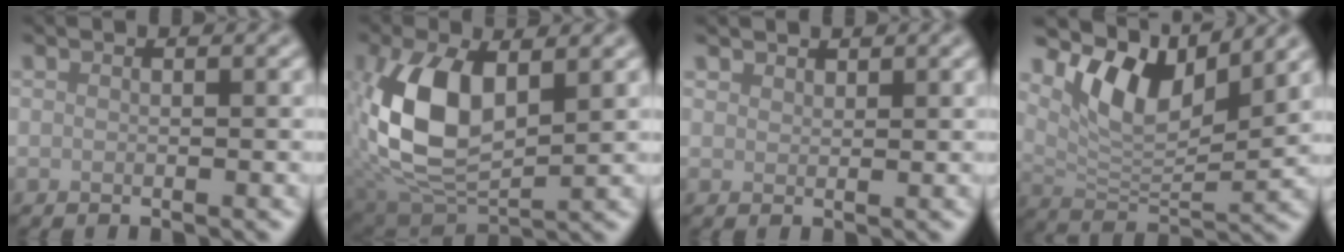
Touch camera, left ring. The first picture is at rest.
{"total": 9.7, "force": [0.2, 5.2, 8.2], "torque": [-0.184, -0.005, 0.000]}
{"total": 1.0, "force": [0.8, 0.5, 0.2], "torque": [-0.005, -0.001, 0.010]}
{"total": 8.2, "force": [3.6, 3.8, 6.3], "torque": [-0.110, -0.009, 0.062]}